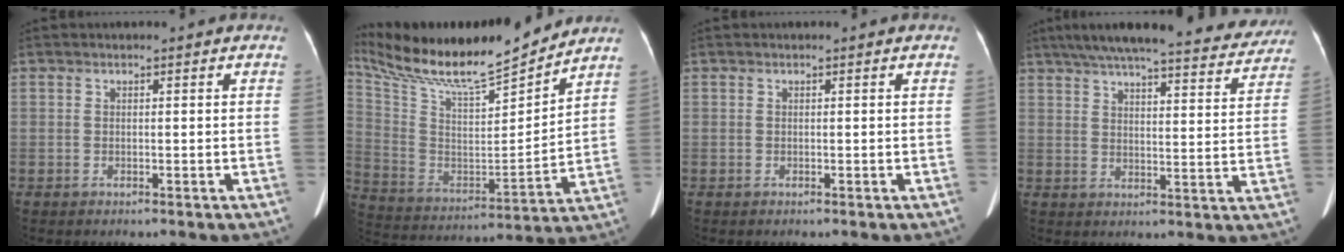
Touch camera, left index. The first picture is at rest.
{"total": 21.7, "force": [19.1, 1.8, 10.0], "torque": [-0.196, -0.004, 0.329]}
{"total": 0.0}
{"total": 24.5, "force": [21.4, 3.9, 11.1], "torque": [-0.169, 0.000, 0.268]}